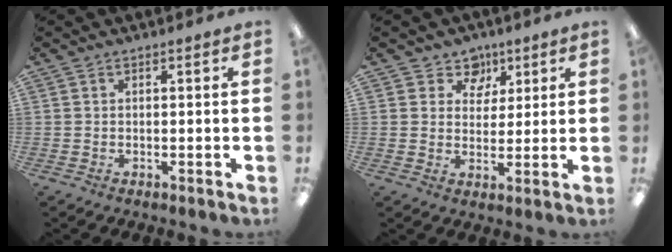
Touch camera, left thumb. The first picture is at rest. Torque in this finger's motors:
{"motor_torque": [-0.08, 0.06, -0.36, 0.09, -0.04]}